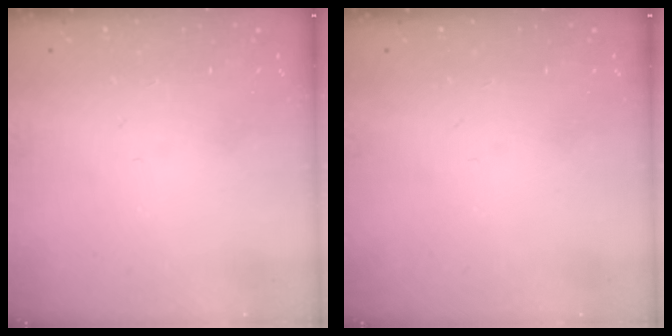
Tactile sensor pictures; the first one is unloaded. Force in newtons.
{"total": 0.0}